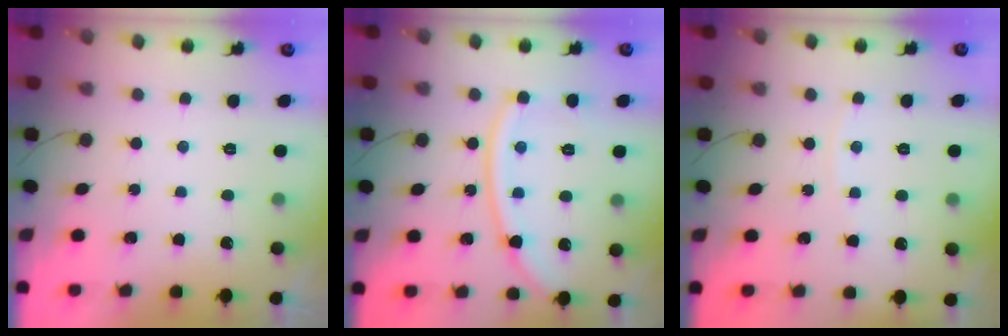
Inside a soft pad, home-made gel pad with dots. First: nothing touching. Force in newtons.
{"total": 12.0, "press": 11.9, "slide": 1.5}
{"total": 2.9, "press": 2.8, "slide": 0.4}